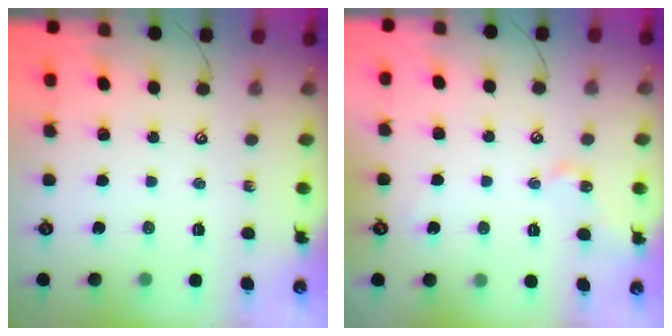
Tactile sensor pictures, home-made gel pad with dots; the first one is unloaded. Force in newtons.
{"total": 2.3, "press": 2.3, "slide": 0.2}